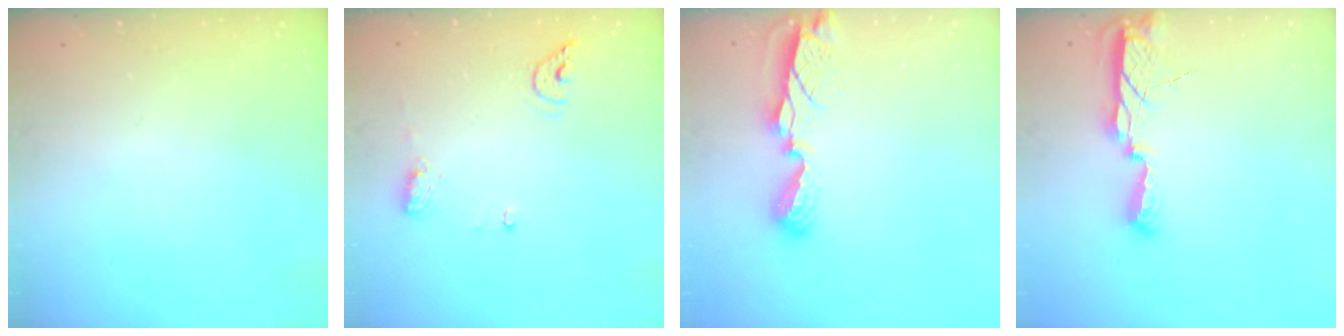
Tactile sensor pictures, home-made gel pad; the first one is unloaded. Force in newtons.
{"total": 7.9, "press": 7.8, "slide": 1.1}
{"total": 8.3, "press": 8.3, "slide": 0.7}
{"total": 7.5, "press": 7.5, "slide": 0.8}